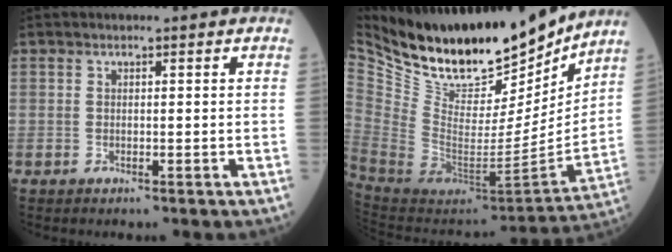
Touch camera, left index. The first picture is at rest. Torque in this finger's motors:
{"motor_torque": [0.98, -1.16, 0.22, 0.05]}